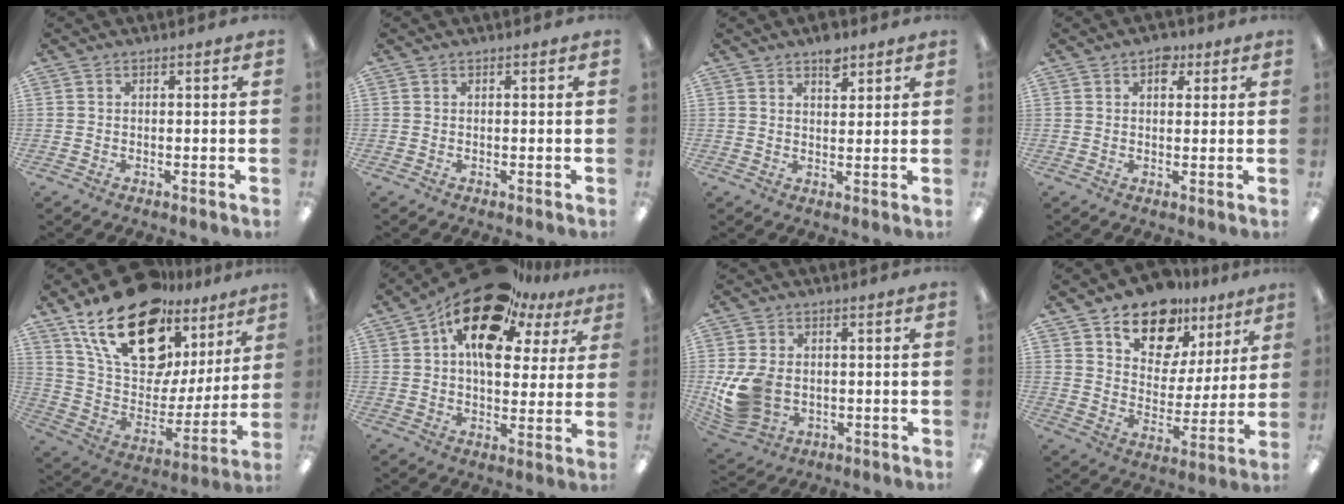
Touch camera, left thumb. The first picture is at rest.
{"total": 0.0}
{"total": 4.8, "force": [3.4, 2.3, 2.5], "torque": [-0.022, -0.018, 0.056]}
{"total": 4.4, "force": [2.2, 2.8, 2.6], "torque": [-0.014, -0.008, 0.032]}
{"total": 25.1, "force": [15.9, 12.8, 14.6], "torque": [-0.257, -0.092, 0.285]}
{"total": 18.6, "force": [10.9, 9.4, 11.8], "torque": [-0.201, -0.054, 0.190]}
{"total": 10.7, "force": [-1.1, 8.3, 6.6], "torque": [-0.150, 0.007, -0.014]}
{"total": 15.2, "force": [11.1, 8.9, 5.4], "torque": [-0.087, -0.072, 0.202]}